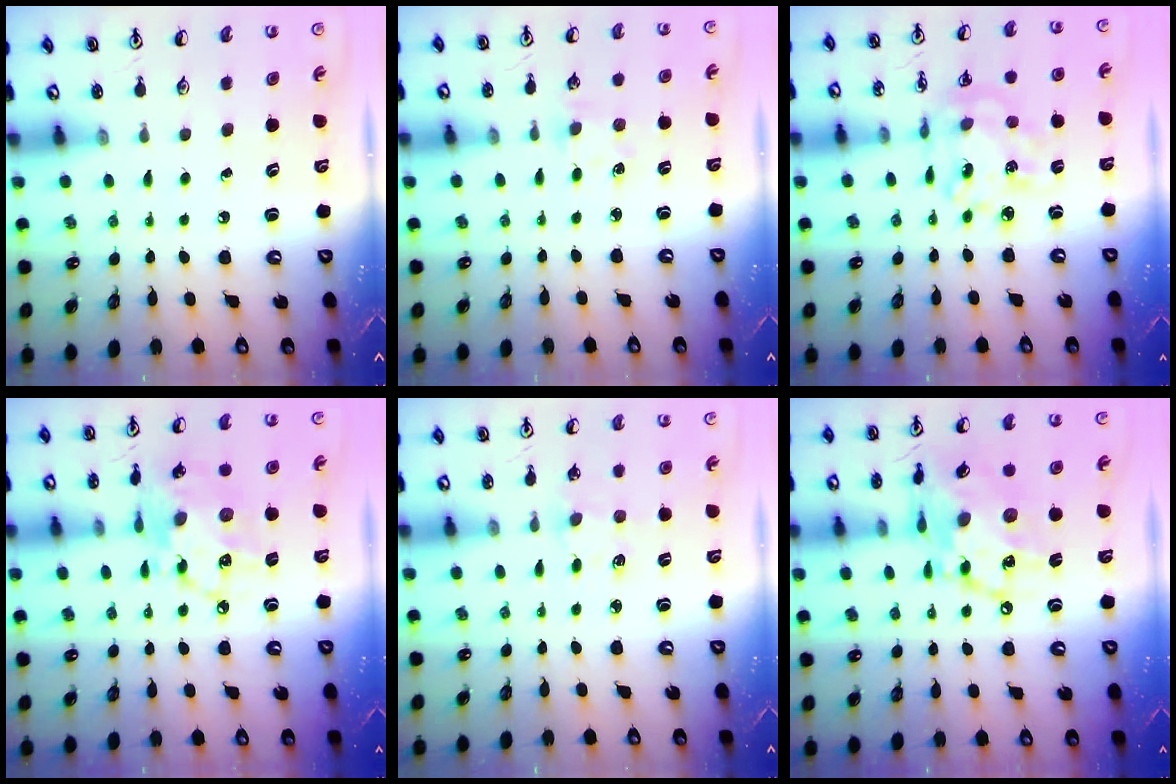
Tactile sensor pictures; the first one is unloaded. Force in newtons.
{"total": 3.4, "press": 3.4, "slide": 0.5}
{"total": 9.8, "press": 9.7, "slide": 0.9}
{"total": 13.4, "press": 13.3, "slide": 1.3}
{"total": 4.0, "press": 3.9, "slide": 0.5}
{"total": 16.4, "press": 16.4, "slide": 1.2}